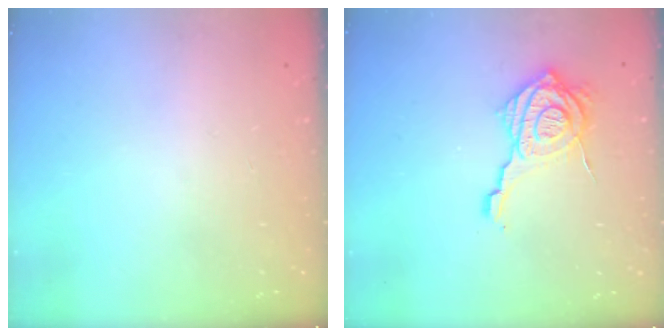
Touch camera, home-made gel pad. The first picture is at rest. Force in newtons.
{"total": 16.5, "press": 16.5, "slide": 1.8}